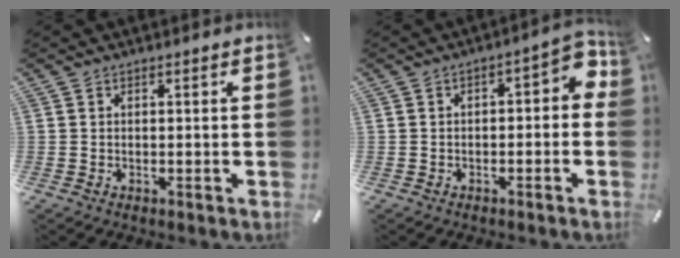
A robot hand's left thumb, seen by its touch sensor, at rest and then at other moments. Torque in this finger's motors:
{"motor_torque": [-0.01, -0.07, -0.08, 0.01, 0.02]}